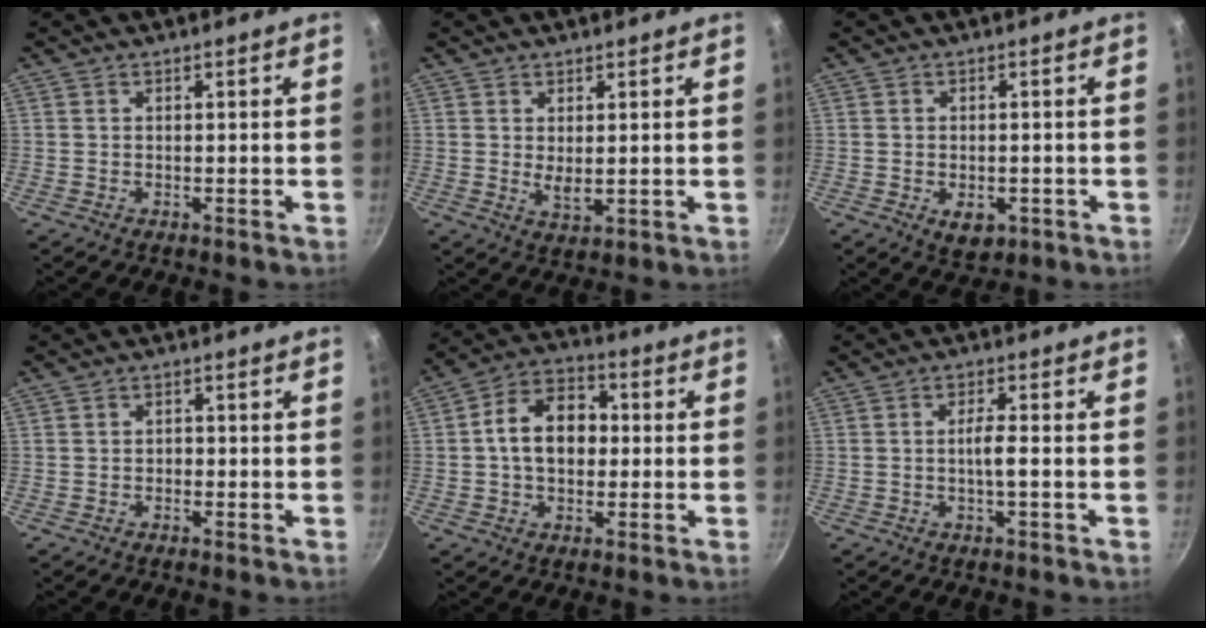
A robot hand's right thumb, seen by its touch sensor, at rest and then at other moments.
{"total": 3.2, "force": [0.8, 1.4, 2.7], "torque": [-0.046, -0.016, 0.018]}
{"total": 4.6, "force": [-1.5, 3.0, 3.1], "torque": [-0.037, 0.000, -0.013]}
{"total": 1.2, "force": [-0.5, 1.0, 0.5], "torque": [-0.005, 0.005, -0.008]}
{"total": 11.8, "force": [0.4, 8.5, 8.2], "torque": [-0.100, 0.029, -0.010]}
{"total": 3.2, "force": [-0.6, 0.3, 3.1], "torque": [-0.064, 0.010, -0.014]}